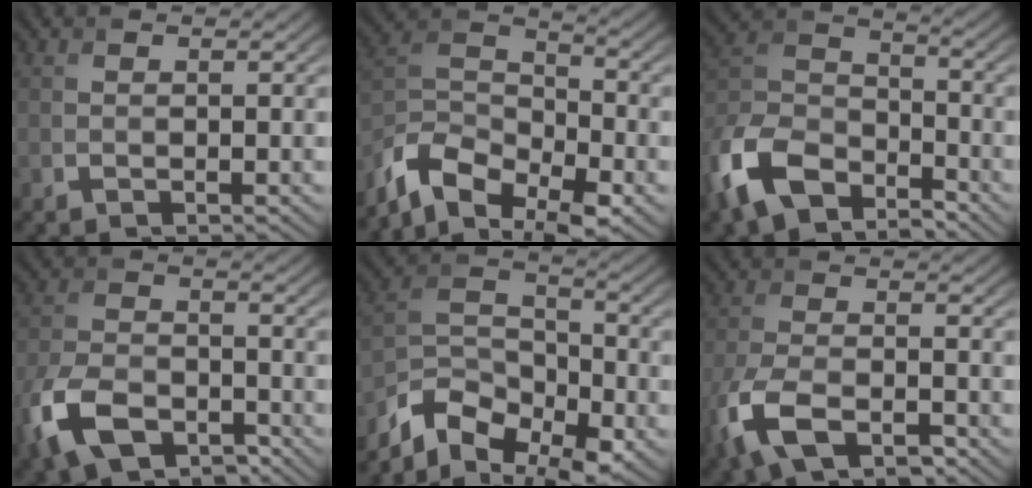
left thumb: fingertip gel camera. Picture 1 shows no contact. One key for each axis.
{"total": 12.1, "fx": -8.5, "fy": 5.7, "fz": 6.5, "tx": -0.138, "ty": -0.009, "tz": -0.170}
{"total": 12.7, "fx": -8.4, "fy": 6.5, "fz": 7.0, "tx": -0.170, "ty": -0.013, "tz": -0.183}
{"total": 10.2, "fx": -5.9, "fy": 5.6, "fz": 6.1, "tx": -0.147, "ty": -0.018, "tz": -0.121}
{"total": 10.9, "fx": -7.8, "fy": 5.3, "fz": 5.4, "tx": -0.105, "ty": -0.010, "tz": -0.156}
{"total": 8.5, "fx": -4.8, "fy": 4.0, "fz": 5.8, "tx": -0.138, "ty": -0.013, "tz": -0.100}